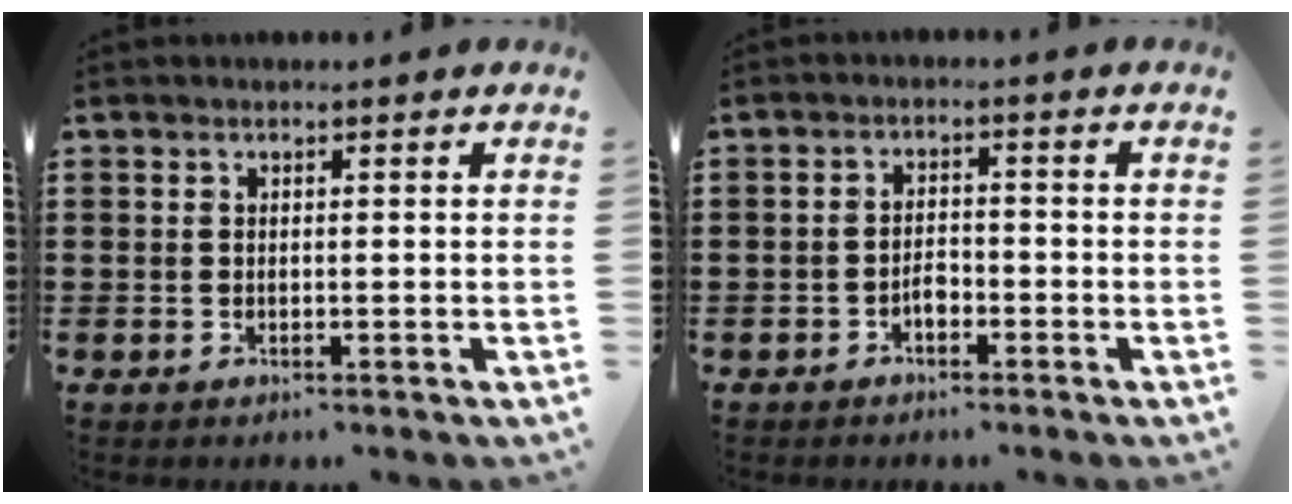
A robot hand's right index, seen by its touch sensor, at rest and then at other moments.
{"total": 2.3, "force": [-1.2, 1.2, 1.5], "torque": [-0.033, 0.005, -0.025]}